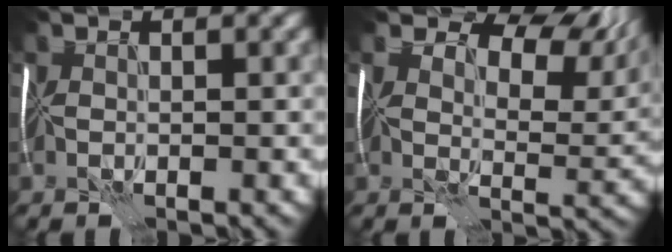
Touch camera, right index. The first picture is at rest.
{"total": 10.7, "force": [6.6, 5.6, 6.3], "torque": [-0.079, -0.003, 0.101]}